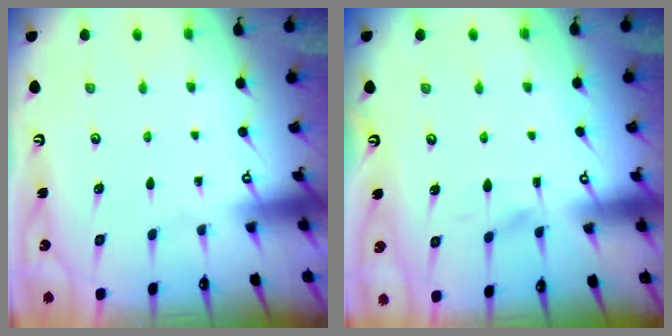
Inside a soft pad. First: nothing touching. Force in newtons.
{"total": 6.1, "press": 6.1, "slide": 0.7}